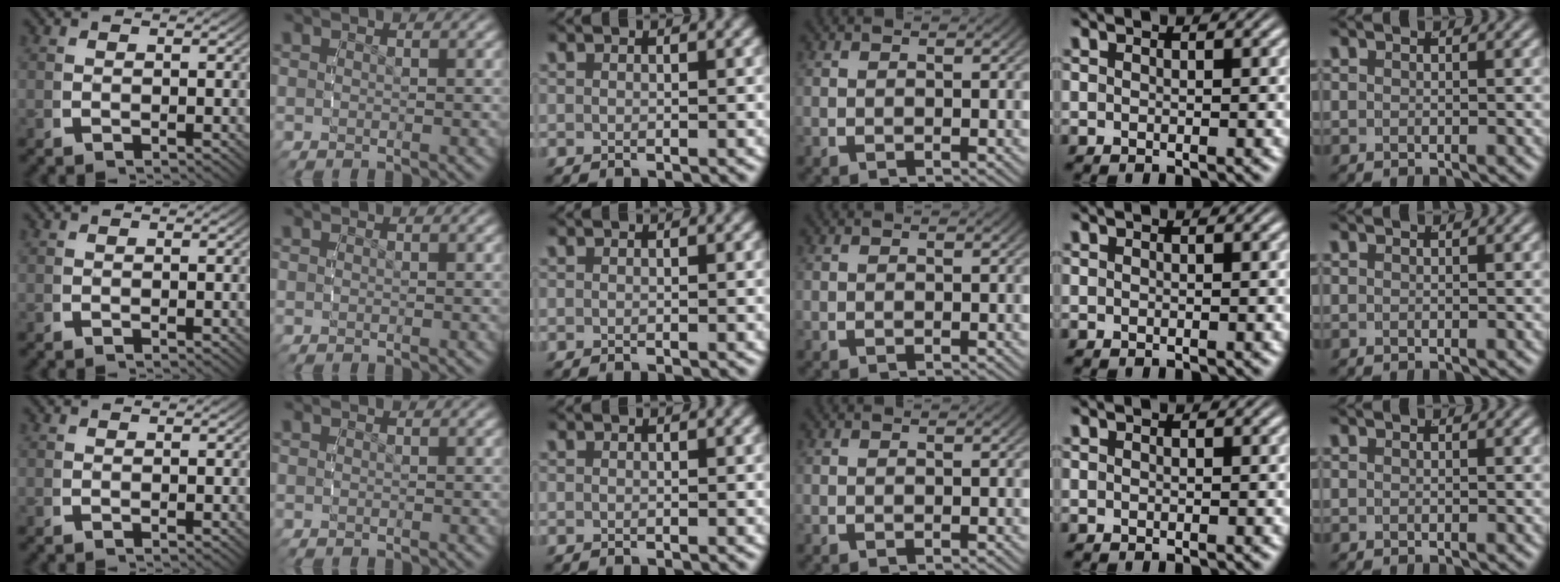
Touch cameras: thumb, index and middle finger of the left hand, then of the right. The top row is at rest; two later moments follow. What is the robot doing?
{"motion": "reach", "object": "sponge"}